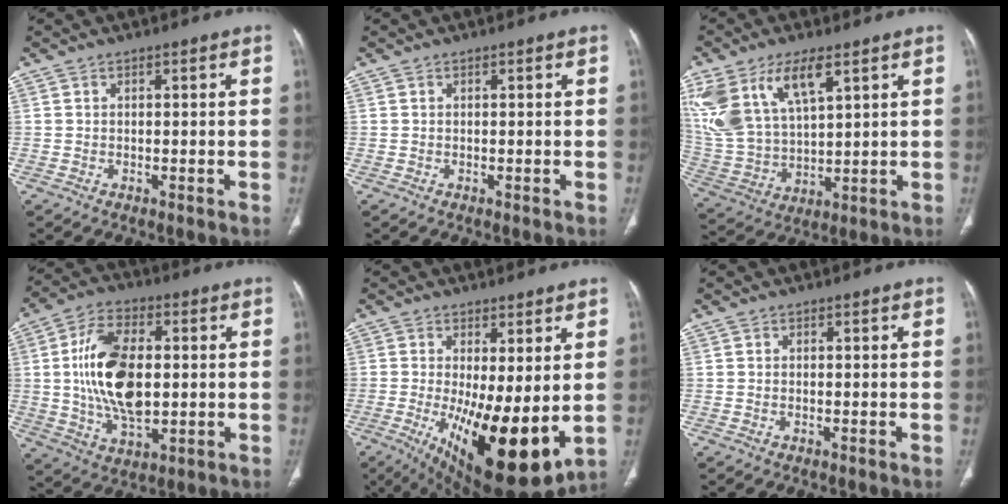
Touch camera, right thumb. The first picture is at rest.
{"total": 0.0}
{"total": 17.9, "force": [8.8, 8.7, 12.9], "torque": [-0.268, -0.023, 0.184]}
{"total": 16.9, "force": [1.1, 9.2, 14.1], "torque": [-0.257, 0.001, 0.023]}
{"total": 17.3, "force": [-2.2, 5.9, 16.1], "torque": [-0.250, -0.037, -0.013]}
{"total": 0.0}